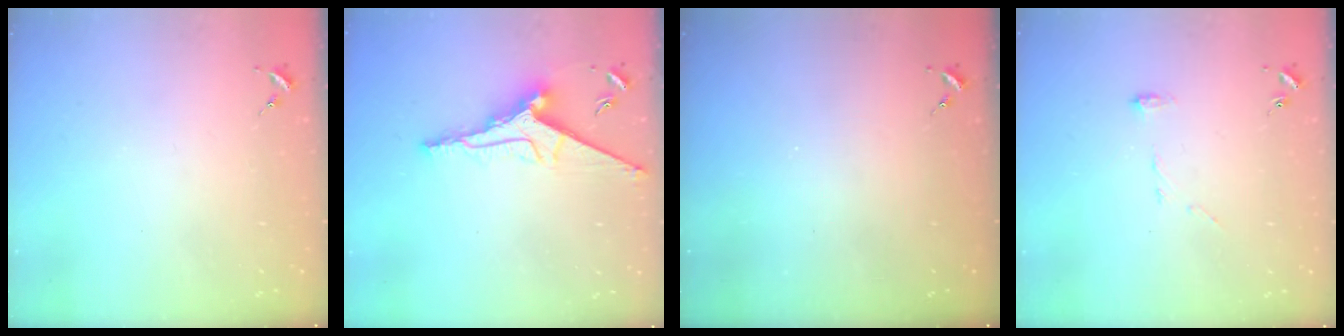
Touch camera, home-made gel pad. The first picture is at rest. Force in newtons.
{"total": 11.3, "press": 11.3, "slide": 0.8}
{"total": 0.0}
{"total": 5.5, "press": 5.5, "slide": 0.6}